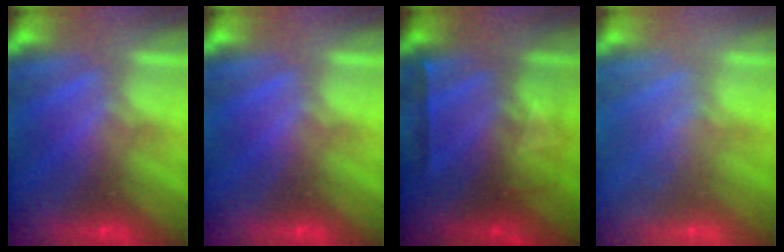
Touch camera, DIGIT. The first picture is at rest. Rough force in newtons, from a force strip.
{"total": 0.0}
{"total": 2.3}
{"total": 1.8}